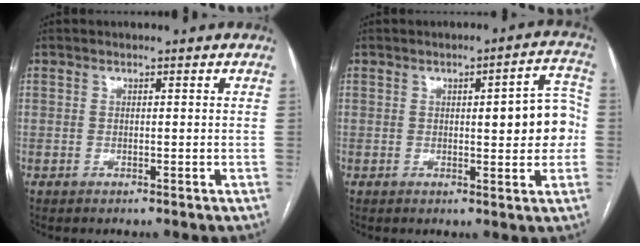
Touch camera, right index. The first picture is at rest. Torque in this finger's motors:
{"motor_torque": [0.62, 0.03, 0.20, 0.06]}